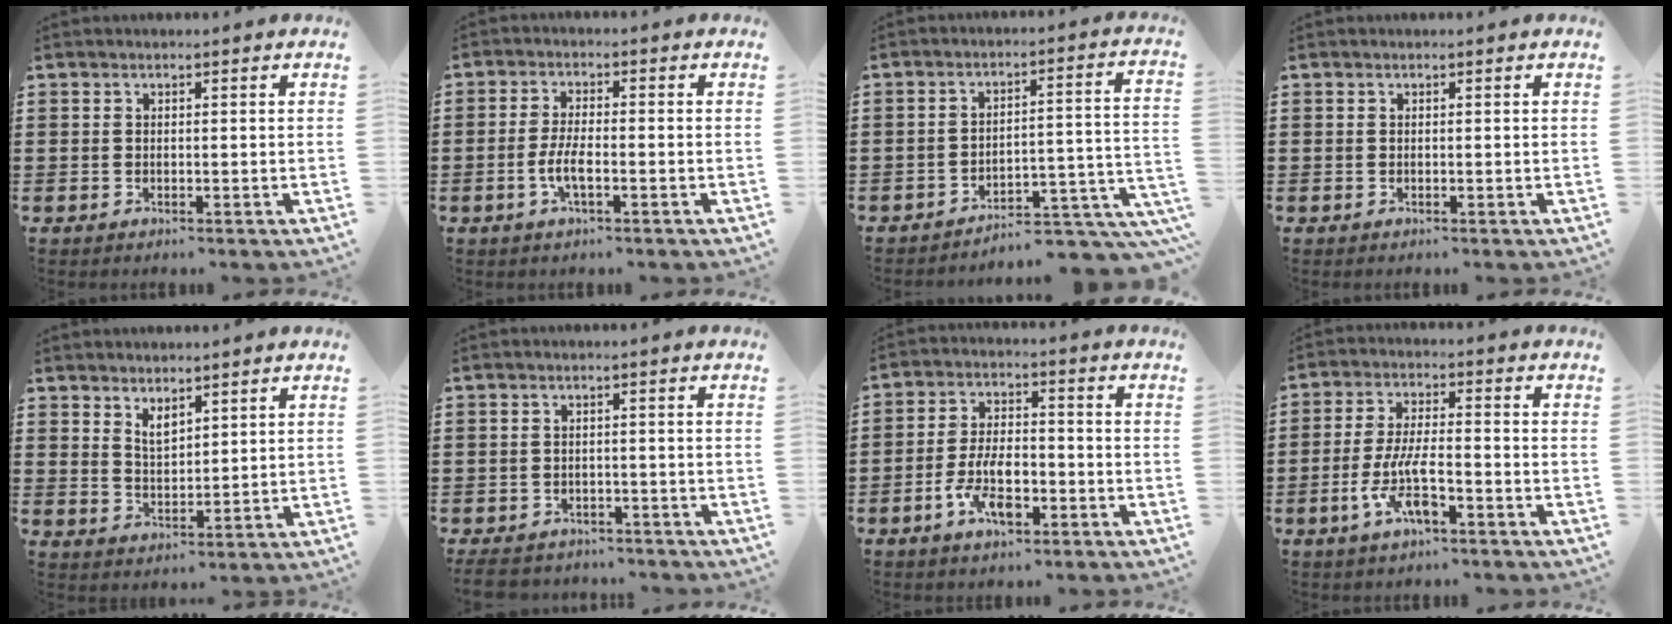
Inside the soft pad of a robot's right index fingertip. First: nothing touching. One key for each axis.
{"total": 3.9, "fx": -1.3, "fy": 1.0, "fz": 3.5, "tx": -0.082, "ty": -0.004, "tz": -0.030}
{"total": 5.0, "fx": -4.6, "fy": 0.6, "fz": 1.9, "tx": -0.029, "ty": -0.003, "tz": -0.093}
{"total": 0.0}
{"total": 3.1, "fx": 2.5, "fy": 1.4, "fz": 1.2, "tx": -0.030, "ty": 0.003, "tz": 0.047}
{"total": 2.8, "fx": -2.7, "fy": 0.7, "fz": 0.5, "tx": -0.020, "ty": -0.001, "tz": -0.059}
{"total": 8.0, "fx": -3.3, "fy": 3.7, "fz": 6.3, "tx": -0.134, "ty": 0.000, "tz": -0.062}
{"total": 8.0, "fx": -3.4, "fy": 2.3, "fz": 6.9, "tx": -0.159, "ty": -0.013, "tz": -0.068}